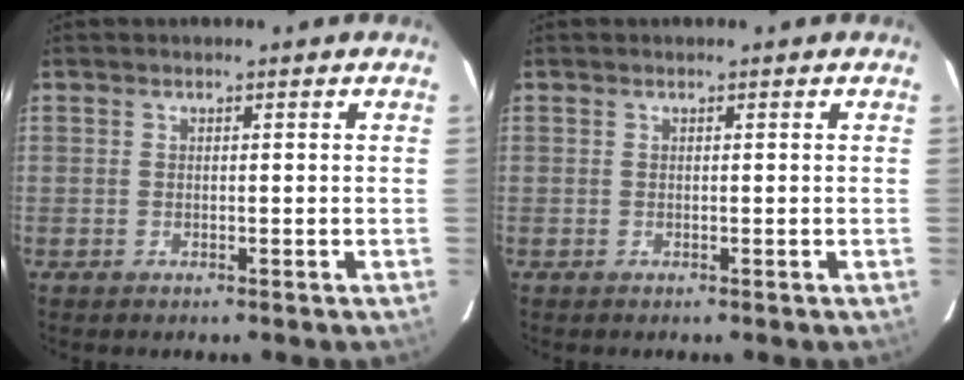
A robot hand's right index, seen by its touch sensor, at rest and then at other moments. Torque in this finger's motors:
{"motor_torque": [0.00, 0.00, 0.00, 0.00]}